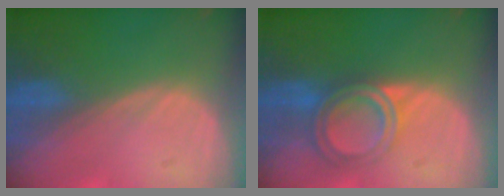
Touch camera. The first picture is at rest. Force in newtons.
{"total": 6.4, "press": 5.4, "slide": 3.3}